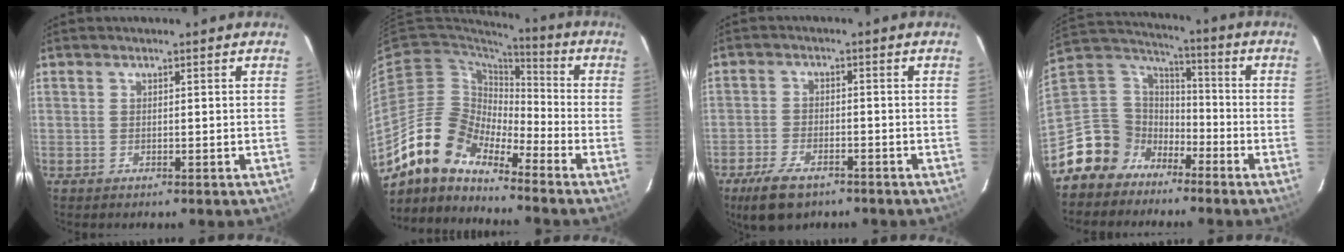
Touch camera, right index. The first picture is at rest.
{"total": 12.3, "force": [-10.4, 4.9, 4.2], "torque": [-0.075, 0.016, -0.208]}
{"total": 8.3, "force": [-5.8, 3.8, 4.5], "torque": [-0.119, -0.012, -0.104]}
{"total": 12.2, "force": [-8.0, 9.0, 1.9], "torque": [-0.070, 0.042, -0.156]}